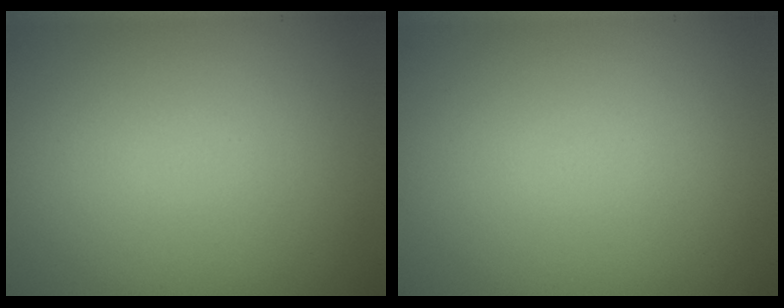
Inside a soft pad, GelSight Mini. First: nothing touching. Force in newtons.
{"total": 0.0}